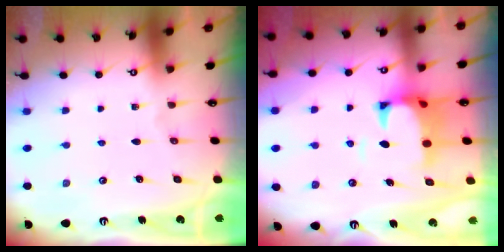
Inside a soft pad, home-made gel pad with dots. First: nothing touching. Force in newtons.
{"total": 2.7, "press": 2.5, "slide": 1.1}